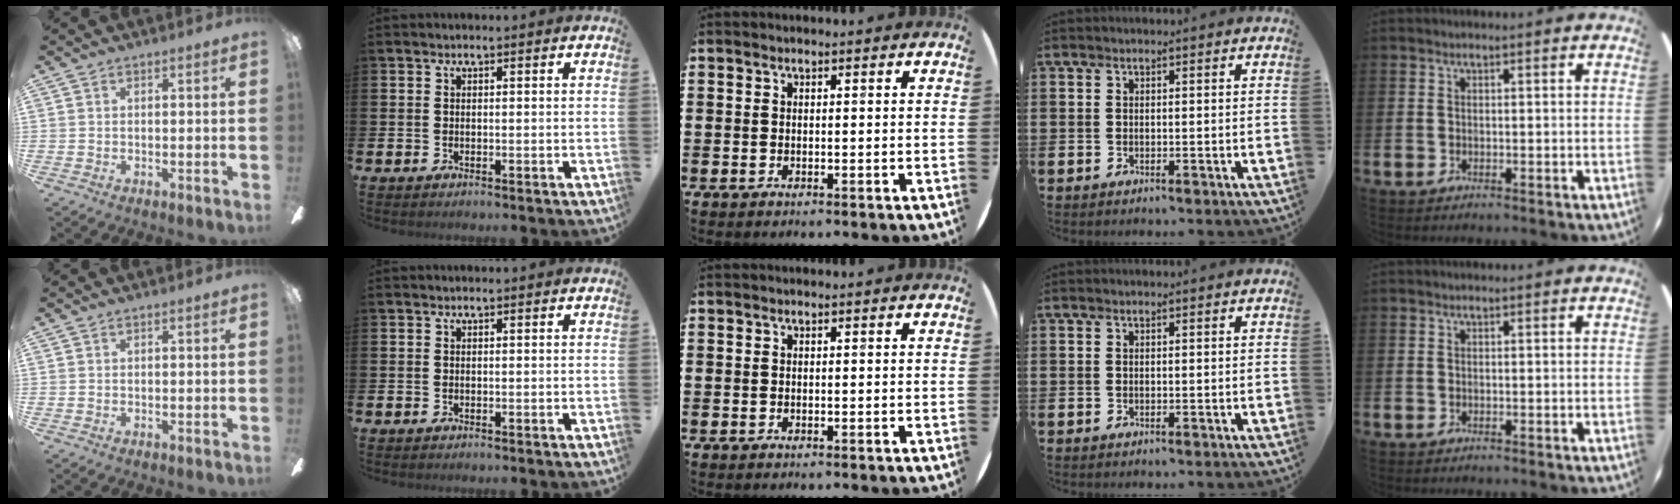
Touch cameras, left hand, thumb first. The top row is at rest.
{}